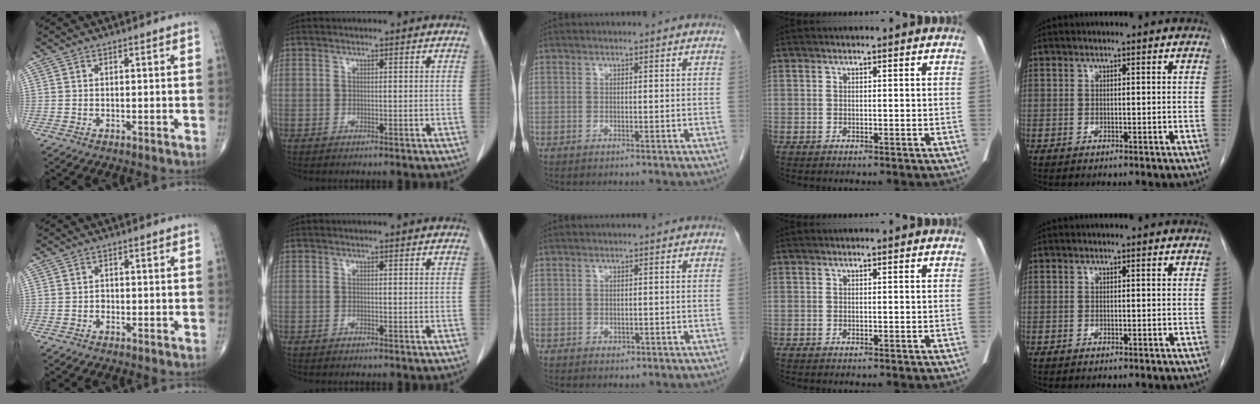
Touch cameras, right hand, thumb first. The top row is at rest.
{"thumb": {"total": 0.8, "force": [-0.3, 0.7, 0.3], "torque": [-0.001, 0.003, -0.007]}, "middle": {"total": 0.8, "force": [-0.2, 0.7, 0.4], "torque": [-0.007, 0.000, -0.001]}}